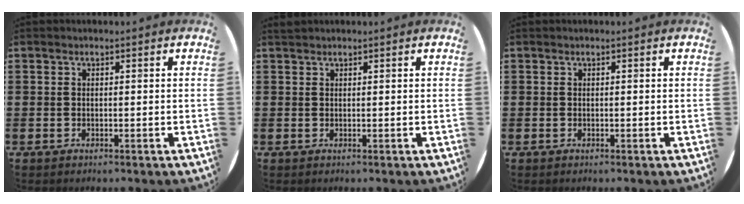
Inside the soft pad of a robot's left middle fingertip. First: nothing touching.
{"total": 0.5, "force": [0.5, 0.0, -0.1], "torque": [0.000, 0.001, 0.011]}
{"total": 0.0}